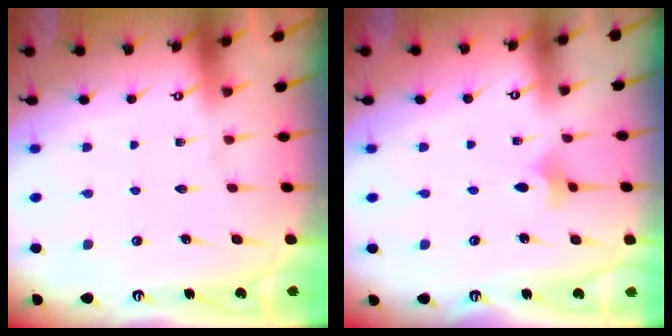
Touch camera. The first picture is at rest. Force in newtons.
{"total": 2.4, "press": 2.4, "slide": 0.5}